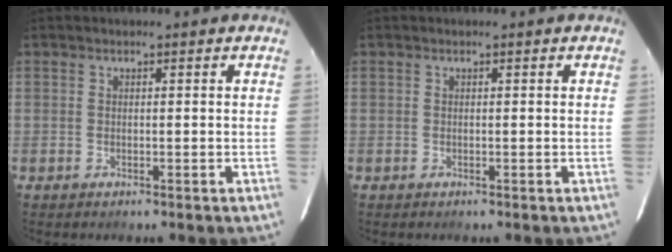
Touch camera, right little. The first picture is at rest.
{"total": 0.0}